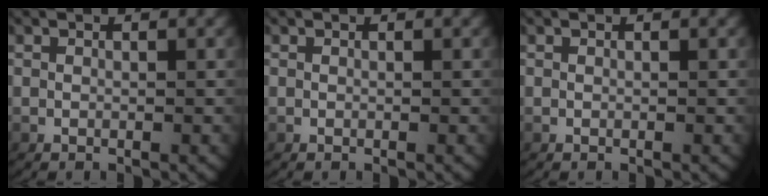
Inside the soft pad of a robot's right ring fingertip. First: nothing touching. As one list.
[{"total": 0.0}, {"total": 0.0}]